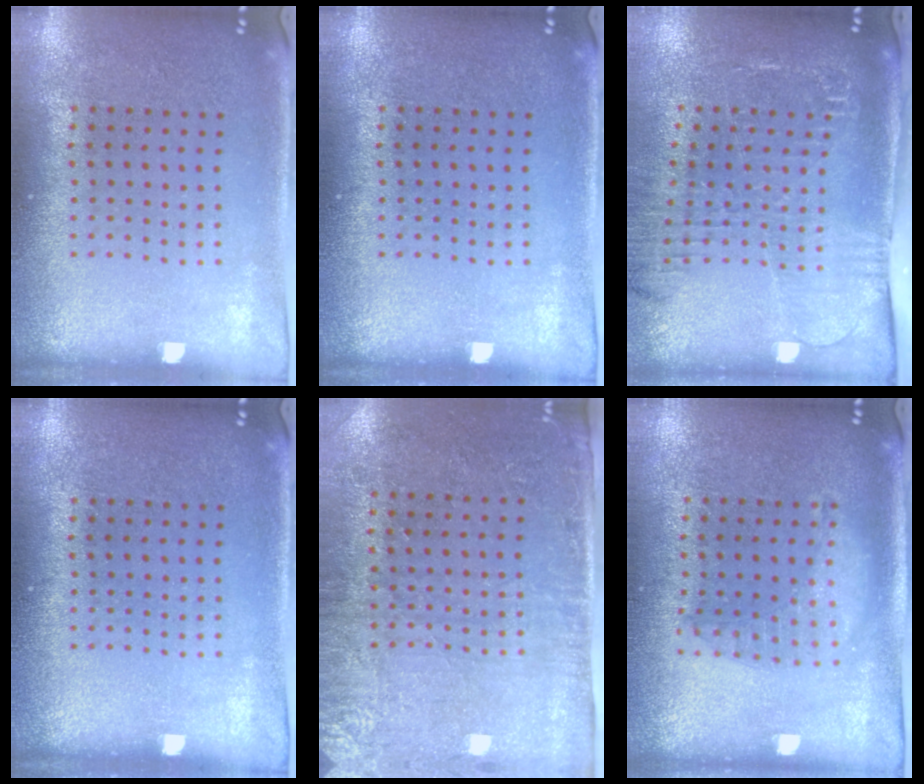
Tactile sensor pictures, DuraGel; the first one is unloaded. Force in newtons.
{"total": 0.0}
{"total": 1.9, "press": 1.8, "slide": 0.8}
{"total": 0.0}
{"total": 2.9, "press": 2.5, "slide": 1.5}
{"total": 1.2, "press": 1.2, "slide": 0.3}